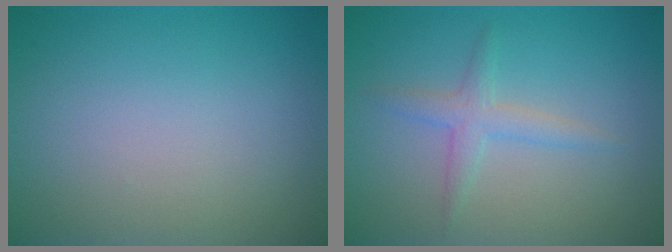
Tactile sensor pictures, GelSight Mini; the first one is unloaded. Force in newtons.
{"total": 2.0, "press": 2.0, "slide": 0.1}